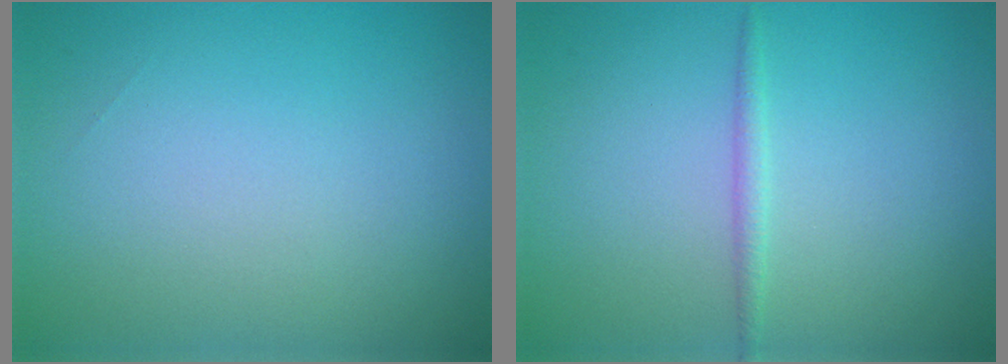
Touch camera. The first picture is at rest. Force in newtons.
{"total": 0.9, "press": 0.9, "slide": 0.0}